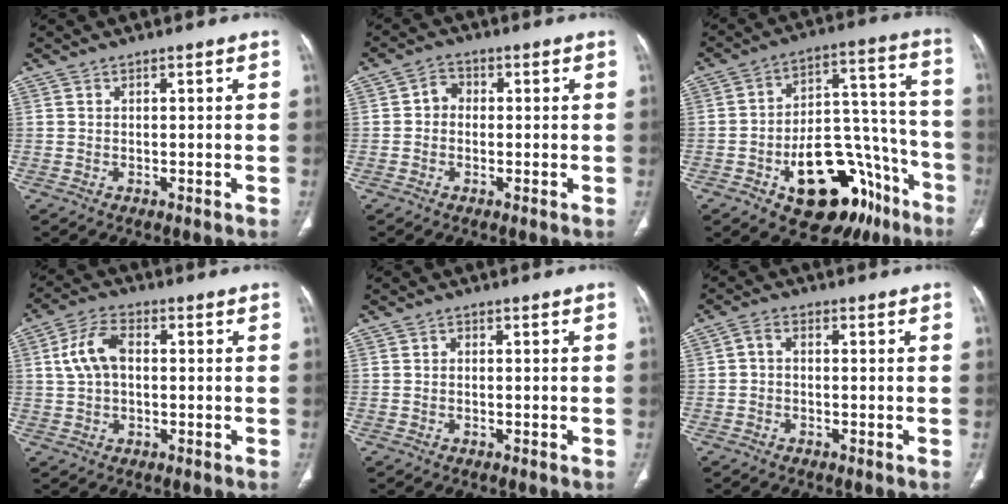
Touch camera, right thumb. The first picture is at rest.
{"total": 3.3, "force": [-0.1, 2.9, 1.5], "torque": [-0.008, 0.013, -0.009]}
{"total": 23.7, "force": [-12.1, 12.8, 15.9], "torque": [-0.161, 0.097, -0.165]}
{"total": 7.7, "force": [1.0, 4.7, 6.0], "torque": [-0.120, 0.021, 0.017]}
{"total": 0.6, "force": [0.0, 0.5, 0.4], "torque": [-0.008, 0.002, -0.001]}
{"total": 2.3, "force": [-0.2, 1.5, 1.7], "torque": [-0.027, 0.011, -0.008]}